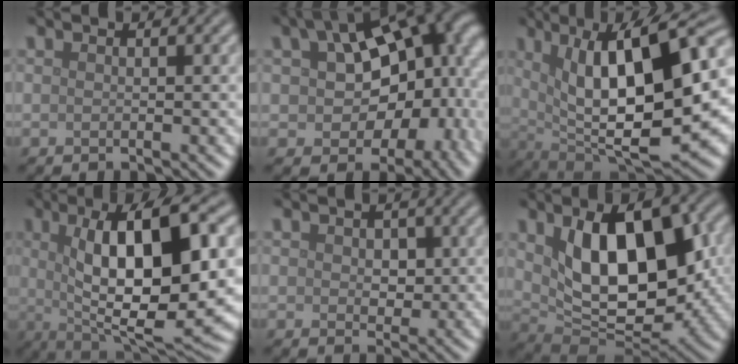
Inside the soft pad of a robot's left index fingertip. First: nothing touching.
{"total": 17.3, "force": [1.6, 11.1, 13.2], "torque": [-0.151, -0.013, 0.039]}
{"total": 16.0, "force": [3.6, 6.3, 14.2], "torque": [-0.206, 0.008, 0.065]}
{"total": 14.2, "force": [2.1, 4.8, 13.2], "torque": [-0.184, 0.005, 0.028]}
{"total": 2.2, "force": [0.3, 1.6, 1.5], "torque": [-0.025, -0.004, 0.004]}
{"total": 11.7, "force": [1.8, 6.2, 9.8], "torque": [-0.152, -0.005, 0.037]}